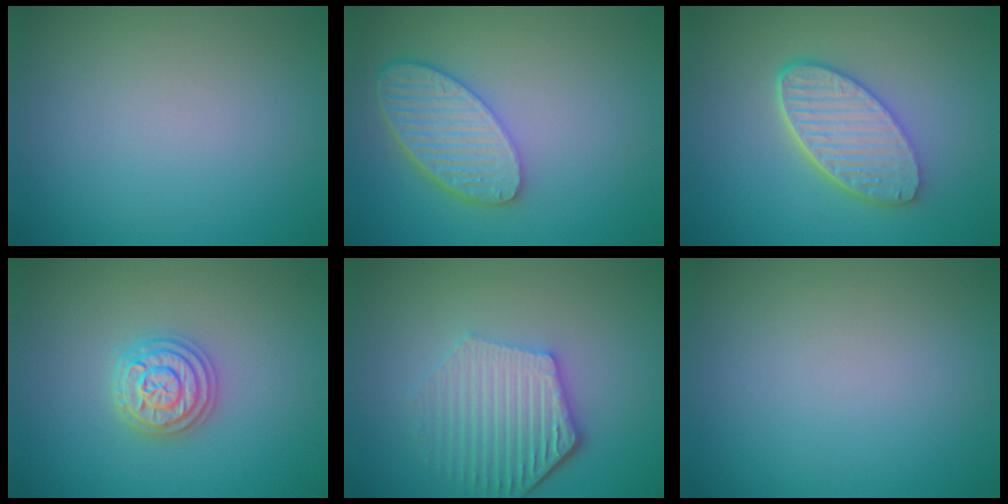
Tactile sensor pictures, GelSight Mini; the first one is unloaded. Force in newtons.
{"total": 5.6, "press": 4.5, "slide": 3.3}
{"total": 5.8, "press": 4.5, "slide": 3.6}
{"total": 3.7, "press": 3.7, "slide": 0.6}
{"total": 5.5, "press": 4.3, "slide": 3.5}
{"total": 0.0}